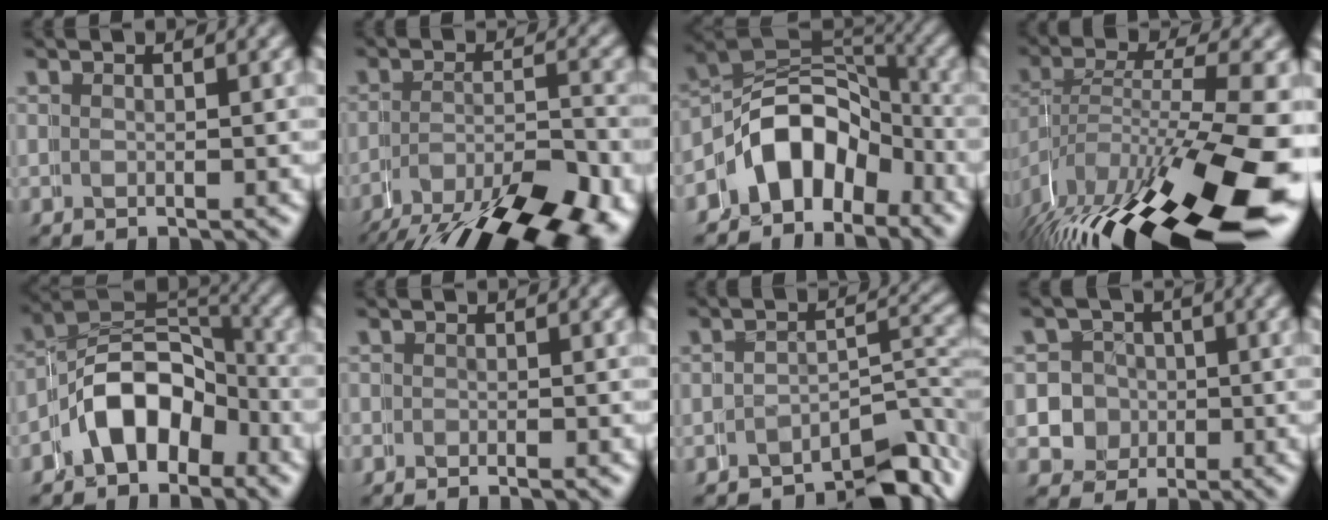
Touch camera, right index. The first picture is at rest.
{"total": 9.6, "force": [-5.6, 4.2, 6.7], "torque": [-0.102, -0.032, -0.079]}
{"total": 8.1, "force": [-2.4, 6.5, 4.2], "torque": [-0.091, -0.020, -0.046]}
{"total": 12.8, "force": [-6.3, 5.1, 9.9], "torque": [-0.180, -0.039, -0.074]}
{"total": 6.4, "force": [-2.2, 4.9, 3.5], "torque": [-0.074, -0.017, -0.043]}
{"total": 1.4, "force": [-0.9, 0.9, 0.6], "torque": [-0.018, -0.005, -0.020]}
{"total": 4.5, "force": [-3.2, 2.1, 2.3], "torque": [-0.007, -0.009, -0.058]}
{"total": 9.4, "force": [-1.4, 9.3, 0.8], "torque": [-0.058, -0.045, -0.023]}